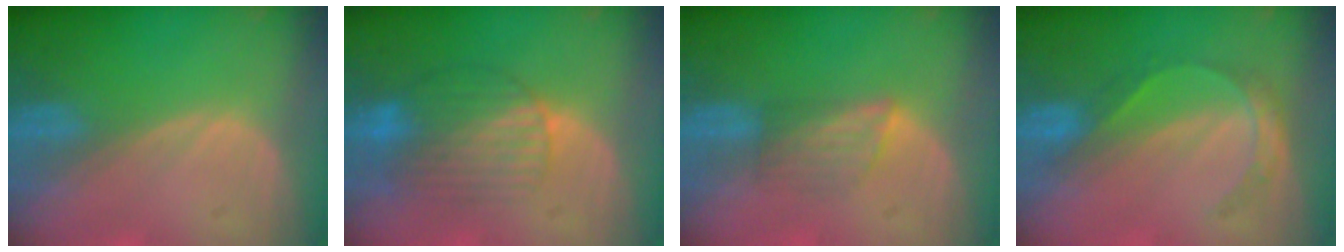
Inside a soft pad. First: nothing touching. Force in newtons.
{"total": 8.2, "press": 7.4, "slide": 3.5}
{"total": 3.7, "press": 3.5, "slide": 1.3}
{"total": 4.4, "press": 4.2, "slide": 1.2}